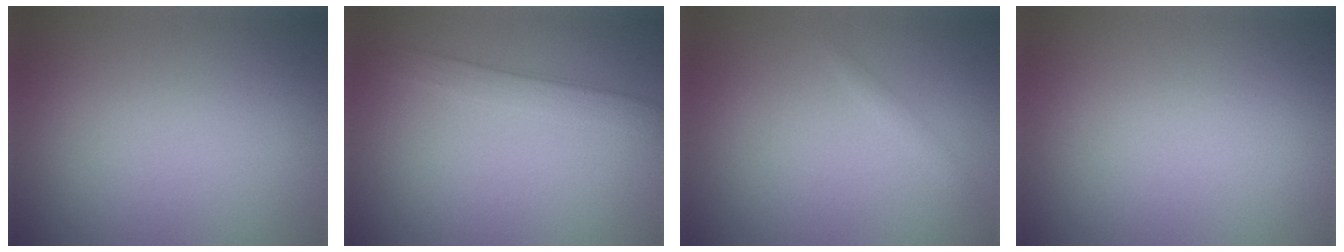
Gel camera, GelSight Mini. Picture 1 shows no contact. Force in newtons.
{"total": 2.5, "press": 2.5, "slide": 0.1}
{"total": 0.7, "press": 0.7, "slide": 0.0}
{"total": 0.0}